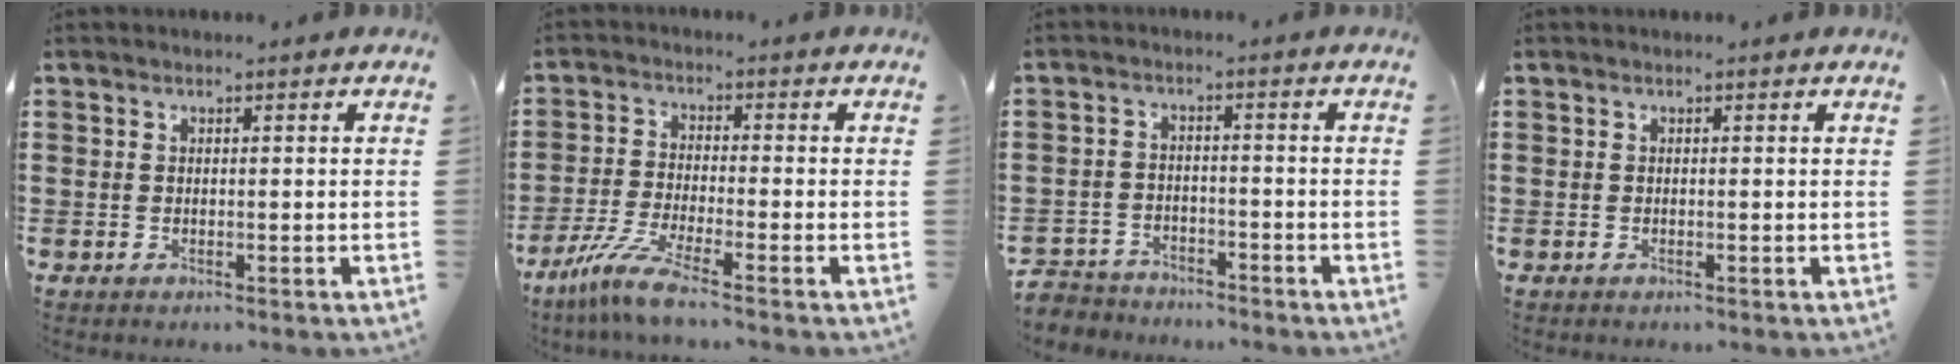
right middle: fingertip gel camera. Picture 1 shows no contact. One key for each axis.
{"total": 6.4, "fx": -4.8, "fy": 0.0, "fz": 4.2, "tx": -0.101, "ty": -0.023, "tz": -0.098}
{"total": 3.6, "fx": -3.5, "fy": 0.8, "fz": -0.4, "tx": -0.009, "ty": -0.005, "tz": -0.080}
{"total": 0.0}